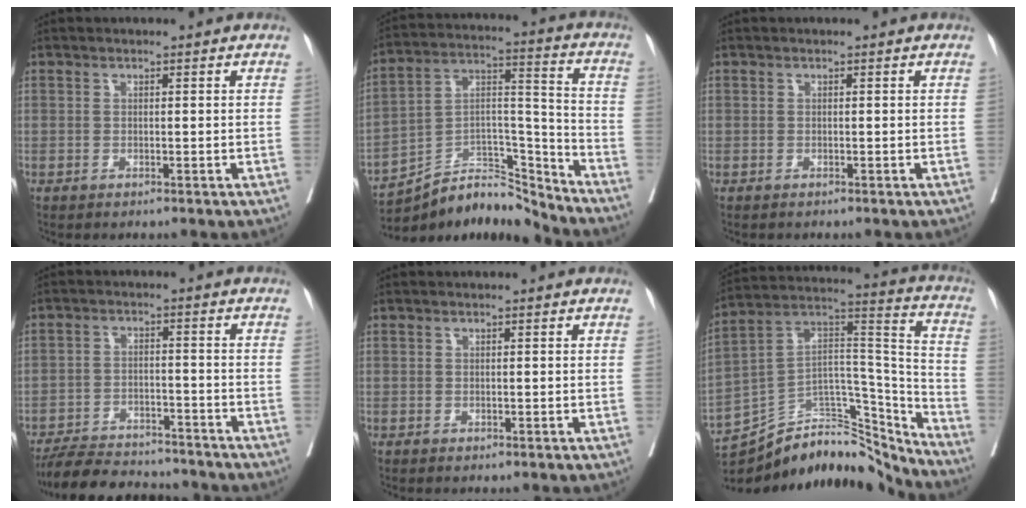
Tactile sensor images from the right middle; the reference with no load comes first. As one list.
[{"total": 13.0, "force": [-12.7, 1.9, 1.8], "torque": [-0.022, 0.056, -0.228]}, {"total": 0.0}, {"total": 12.0, "force": [-11.1, 3.1, 3.4], "torque": [-0.052, 0.001, -0.169]}, {"total": 0.0}, {"total": 22.7, "force": [-20.8, 6.1, 6.5], "torque": [-0.117, 0.054, -0.335]}]